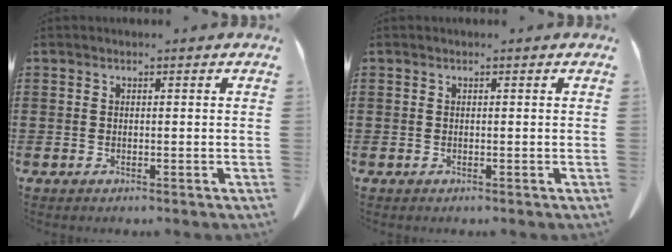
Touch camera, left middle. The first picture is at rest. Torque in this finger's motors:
{"motor_torque": [0.00, 0.00, 0.00, 0.00]}